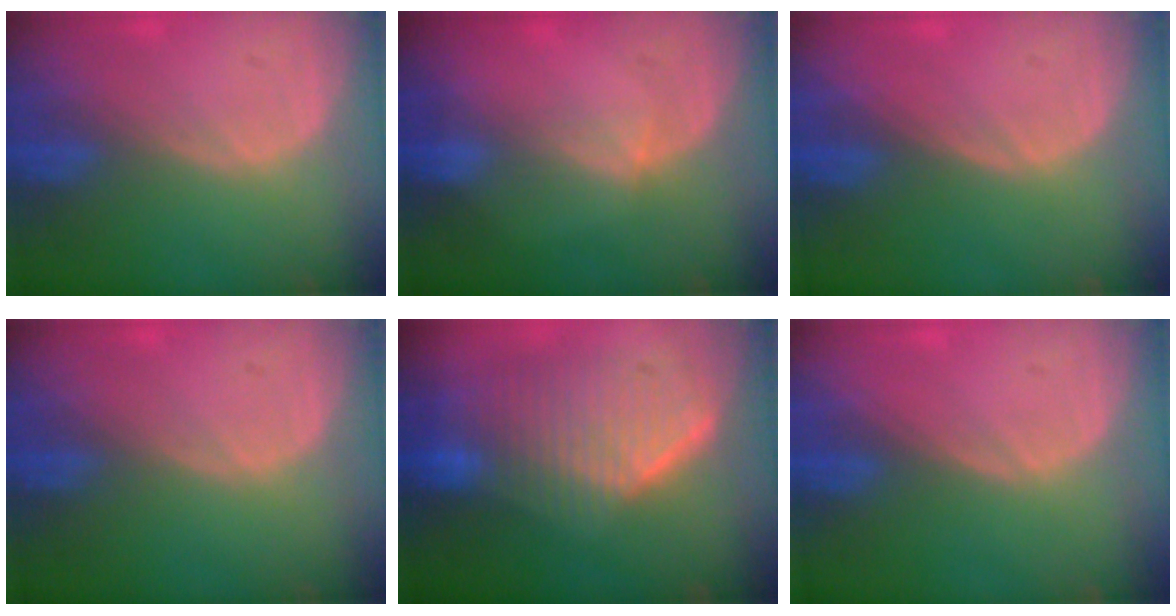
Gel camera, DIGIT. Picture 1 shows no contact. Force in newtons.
{"total": 2.1, "press": 1.7, "slide": 1.2}
{"total": 0.0}
{"total": 0.0}
{"total": 10.2, "press": 9.0, "slide": 4.9}
{"total": 0.0}